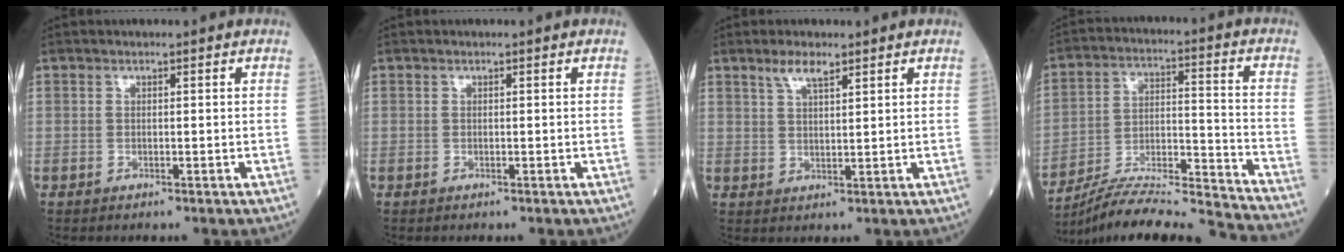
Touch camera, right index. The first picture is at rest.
{"total": 0.0}
{"total": 3.5, "force": [2.6, 0.7, 2.3], "torque": [-0.048, 0.005, 0.052]}
{"total": 19.8, "force": [-18.8, -1.6, 5.9], "torque": [-0.109, -0.003, -0.300]}